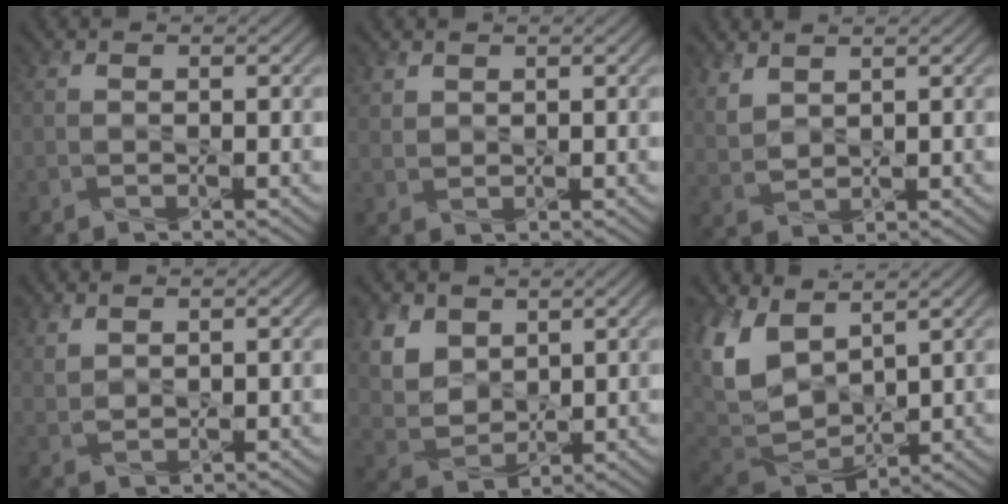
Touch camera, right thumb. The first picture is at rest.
{"total": 1.6, "force": [1.3, 0.9, 0.5], "torque": [-0.017, 0.000, 0.031]}
{"total": 3.5, "force": [2.5, 1.7, 1.9], "torque": [-0.055, 0.000, 0.061]}
{"total": 2.1, "force": [1.7, 0.8, 0.9], "torque": [-0.029, -0.001, 0.043]}
{"total": 7.7, "force": [3.8, 5.1, 4.3], "torque": [-0.137, -0.004, 0.079]}
{"total": 9.6, "force": [2.5, 5.8, 7.3], "torque": [-0.199, -0.013, 0.048]}